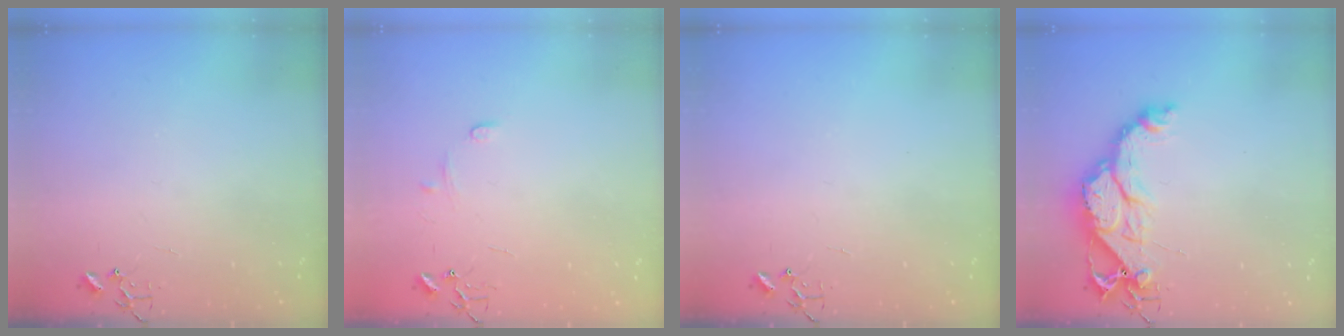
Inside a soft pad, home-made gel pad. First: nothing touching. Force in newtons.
{"total": 7.0, "press": 7.0, "slide": 0.8}
{"total": 0.0}
{"total": 14.0, "press": 13.9, "slide": 1.3}